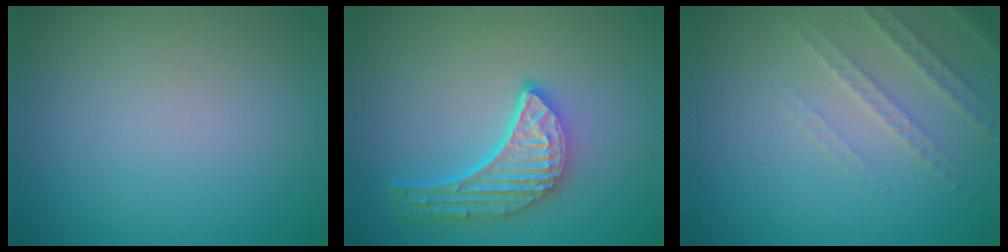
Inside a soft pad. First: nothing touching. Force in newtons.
{"total": 5.0, "press": 3.9, "slide": 3.2}
{"total": 2.5, "press": 2.4, "slide": 0.7}